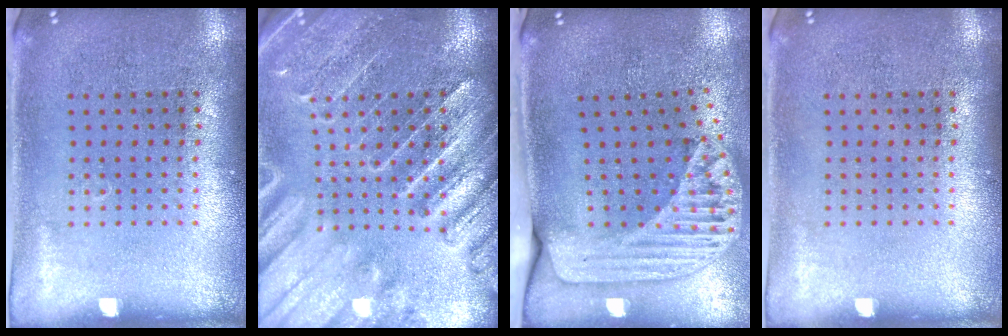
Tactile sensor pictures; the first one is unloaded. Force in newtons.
{"total": 3.4, "press": 3.1, "slide": 1.3}
{"total": 2.2, "press": 1.7, "slide": 1.4}
{"total": 0.0}